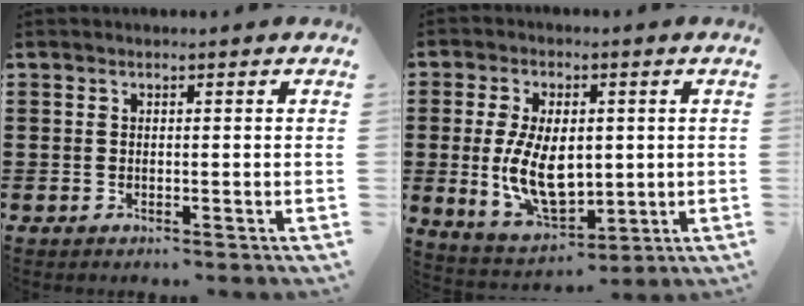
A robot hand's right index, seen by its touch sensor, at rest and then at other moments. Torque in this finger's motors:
{"motor_torque": [1.75, 0.38, 0.52, 0.14]}